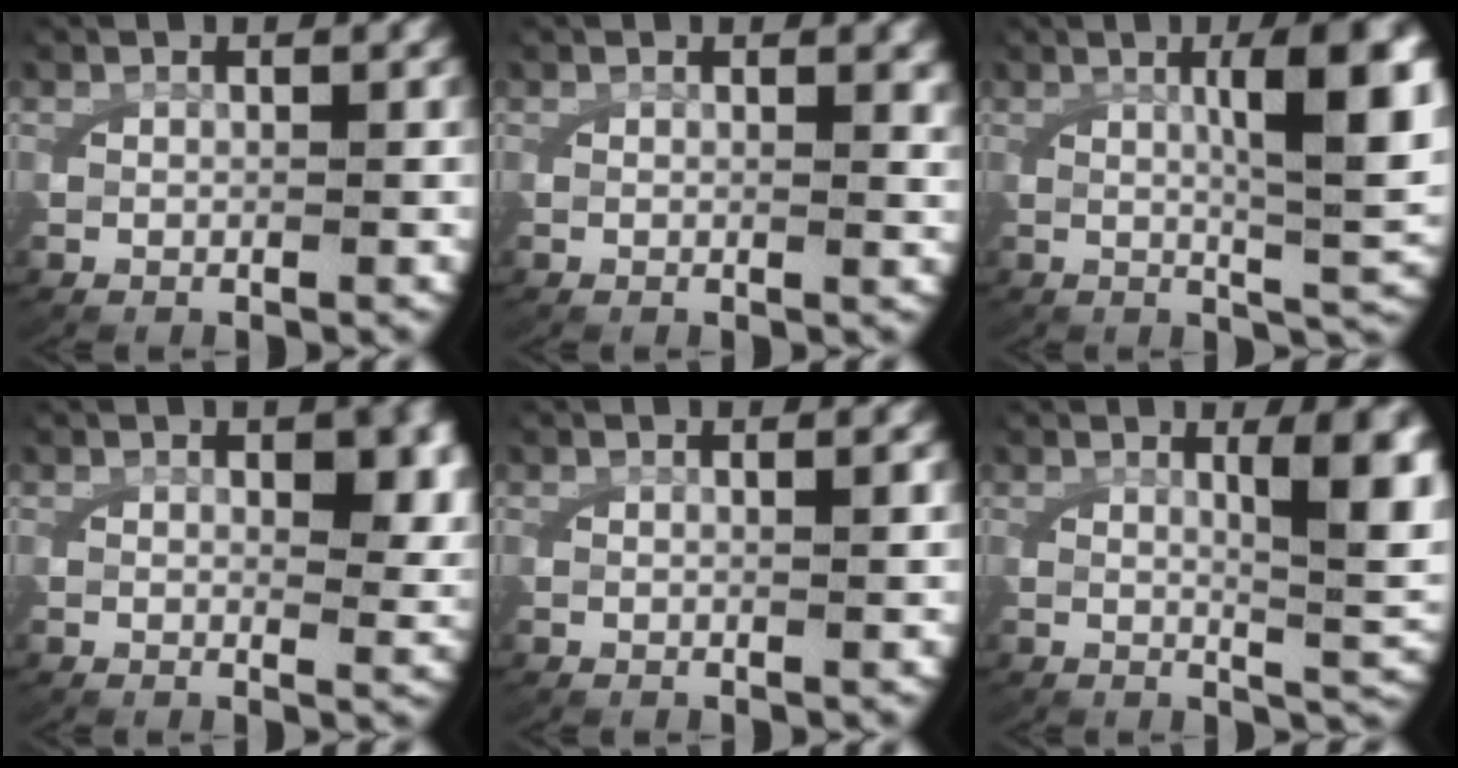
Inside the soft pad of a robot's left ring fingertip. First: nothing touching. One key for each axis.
{"total": 0.8, "fx": 0.5, "fy": -0.1, "fz": 0.5, "tx": -0.011, "ty": -0.004, "tz": 0.009}
{"total": 8.4, "fx": 1.9, "fy": 2.1, "fz": 8.0, "tx": -0.106, "ty": 0.010, "tz": 0.031}
{"total": 2.7, "fx": 0.8, "fy": 0.9, "fz": 2.4, "tx": -0.036, "ty": -0.011, "tz": 0.013}
{"total": 0.7, "fx": 0.2, "fy": -0.2, "fz": 0.6, "tx": -0.015, "ty": 0.002, "tz": 0.005}
{"total": 6.2, "fx": 1.4, "fy": 1.5, "fz": 5.9, "tx": -0.075, "ty": -0.006, "tz": 0.028}